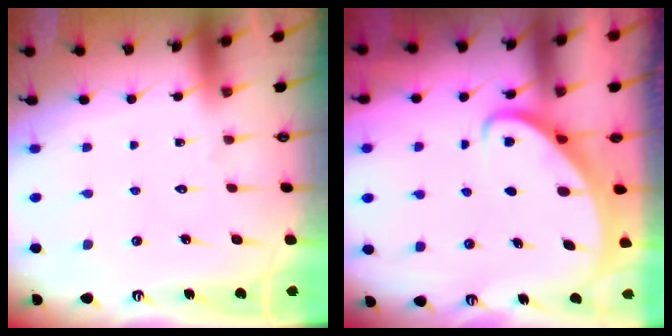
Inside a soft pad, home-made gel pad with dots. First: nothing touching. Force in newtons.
{"total": 2.3, "press": 2.3, "slide": 0.3}